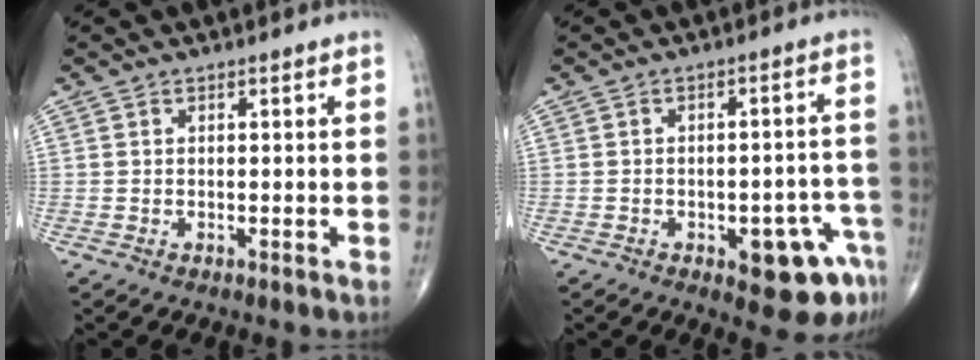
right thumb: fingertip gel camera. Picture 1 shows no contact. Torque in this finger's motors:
{"motor_torque": [1.50, 0.78, 0.57, -0.98, 0.15]}